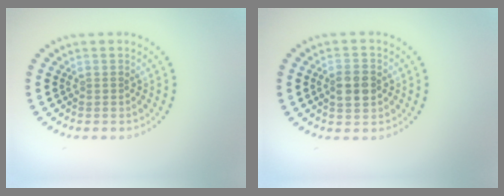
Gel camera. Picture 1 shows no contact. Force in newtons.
{"total": 3.0, "press": 3.0, "slide": 0.2}